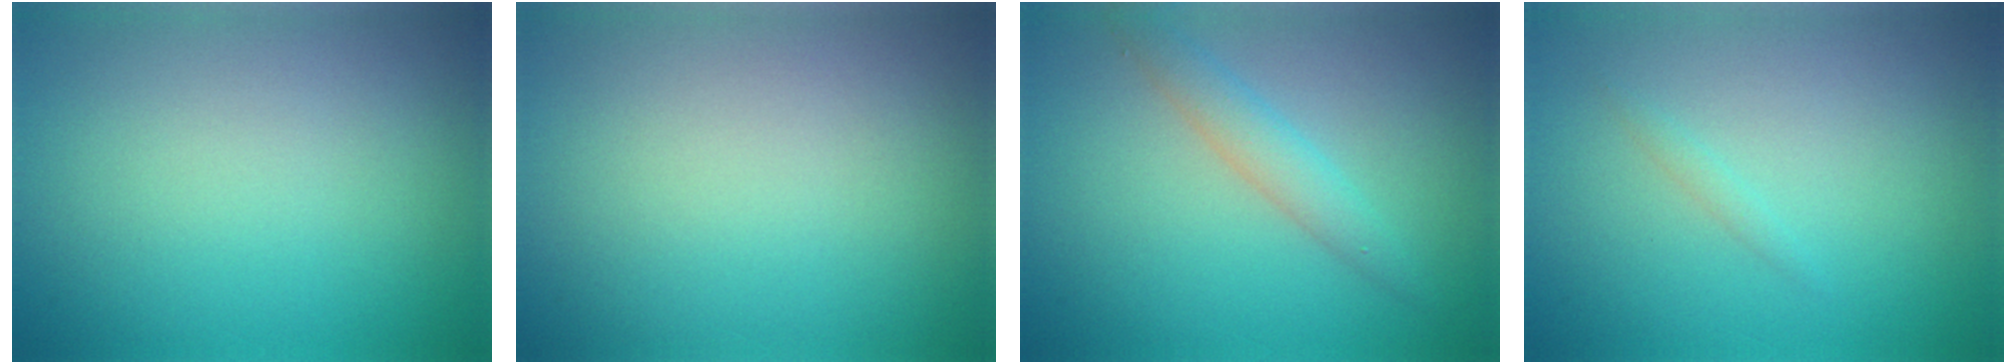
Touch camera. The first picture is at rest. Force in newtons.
{"total": 0.0}
{"total": 2.7, "press": 2.7, "slide": 0.2}
{"total": 0.6, "press": 0.6, "slide": 0.0}